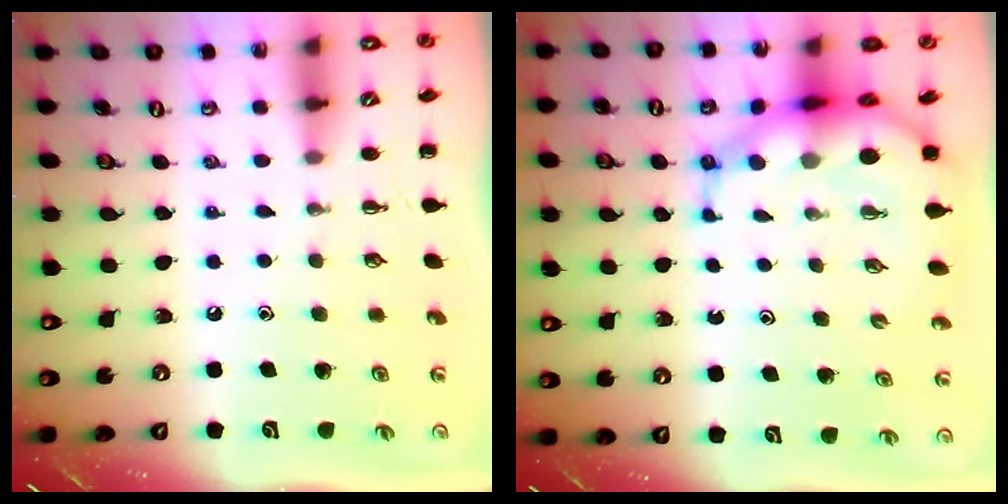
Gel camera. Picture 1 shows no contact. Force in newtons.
{"total": 8.9, "press": 8.5, "slide": 2.5}